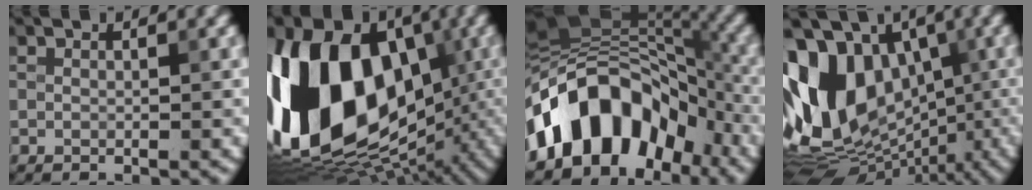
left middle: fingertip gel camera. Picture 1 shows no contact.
{"total": 20.6, "force": [-0.4, 14.1, 15.0], "torque": [-0.300, 0.000, -0.012]}
{"total": 12.2, "force": [-5.7, 7.8, 7.4], "torque": [-0.106, 0.026, -0.116]}
{"total": 15.8, "force": [0.5, 11.3, 11.0], "torque": [-0.205, 0.020, 0.003]}